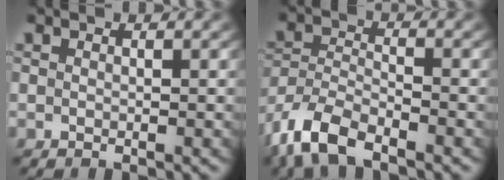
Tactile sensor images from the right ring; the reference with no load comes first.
{"total": 6.3, "force": [-3.9, 3.9, 3.1], "torque": [-0.089, -0.028, -0.061]}